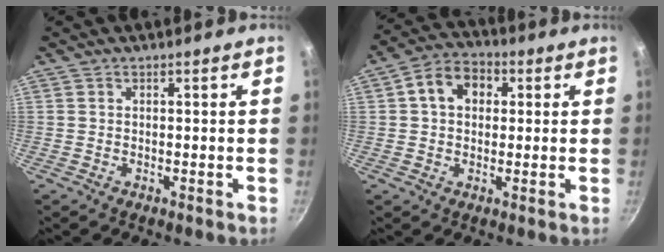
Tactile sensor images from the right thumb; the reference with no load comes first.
{"total": 8.9, "force": [2.0, 6.7, 5.5], "torque": [-0.063, 0.019, 0.018]}